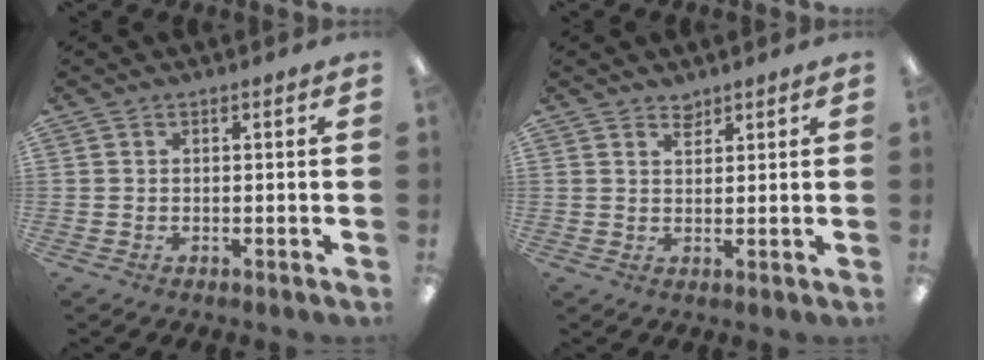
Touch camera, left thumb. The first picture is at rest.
{"total": 2.3, "force": [2.1, 0.9, 0.4], "torque": [-0.002, -0.011, 0.039]}